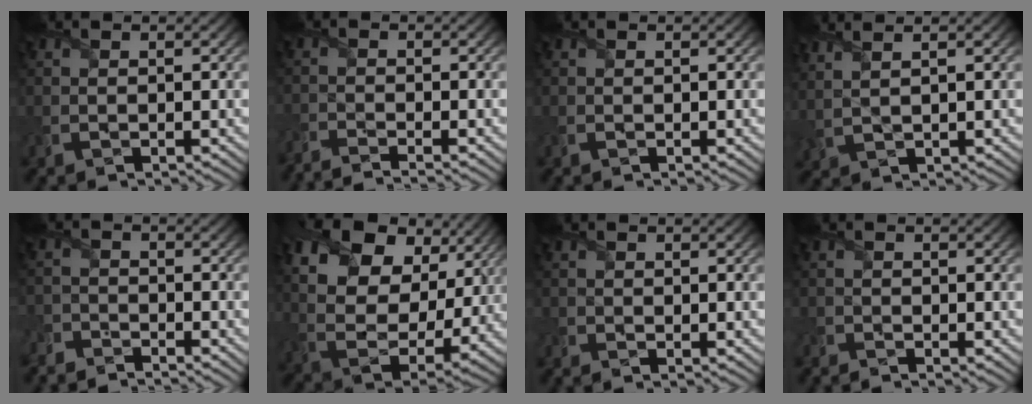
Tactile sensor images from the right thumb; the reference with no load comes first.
{"total": 3.0, "force": [-2.7, -0.4, 1.1], "torque": [-0.025, -0.005, -0.065]}
{"total": 0.0}
{"total": 3.4, "force": [2.5, 0.5, 2.4], "torque": [-0.050, 0.014, 0.039]}
{"total": 3.4, "force": [-3.4, 0.0, -0.1], "torque": [0.002, -0.004, -0.079]}
{"total": 19.8, "force": [9.6, 12.6, 11.9], "torque": [-0.260, 0.039, 0.183]}
{"total": 1.0, "force": [-1.0, 0.2, 0.1], "torque": [-0.007, -0.007, -0.022]}
{"total": 1.7, "force": [-1.7, -0.2, 0.0], "torque": [-0.004, -0.007, -0.040]}